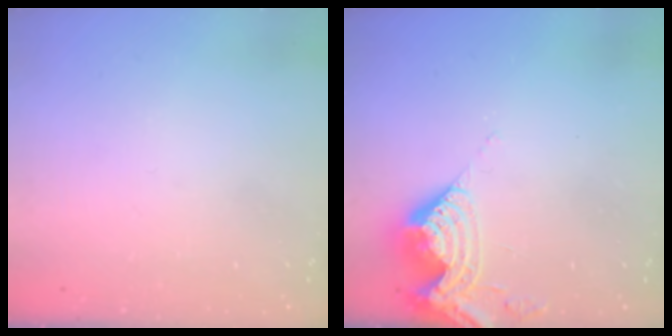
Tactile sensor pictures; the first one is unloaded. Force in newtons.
{"total": 9.6, "press": 9.5, "slide": 1.4}